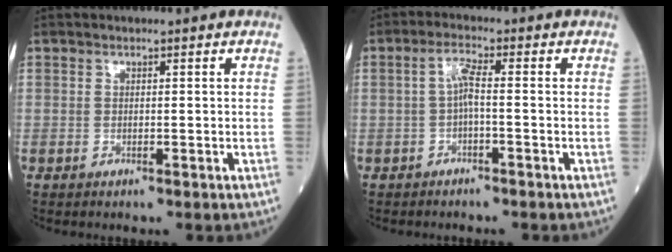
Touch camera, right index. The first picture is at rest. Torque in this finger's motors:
{"motor_torque": [0.40, -0.01, 0.21, 0.05]}